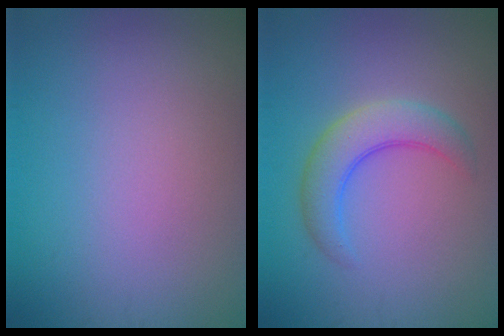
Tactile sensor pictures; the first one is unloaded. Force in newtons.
{"total": 4.3, "press": 4.3, "slide": 0.2}